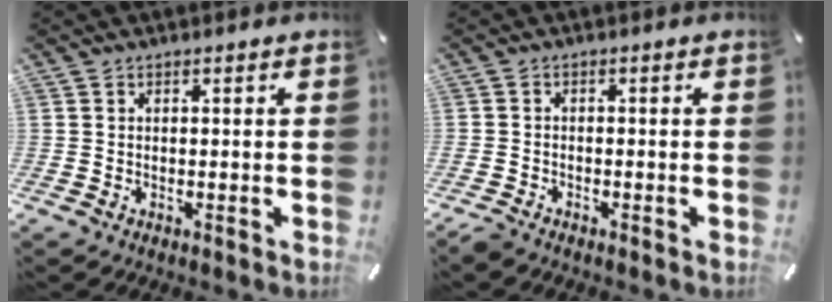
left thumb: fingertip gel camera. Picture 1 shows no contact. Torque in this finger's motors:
{"motor_torque": [-0.55, 0.81, 0.25, 0.15, 0.12]}